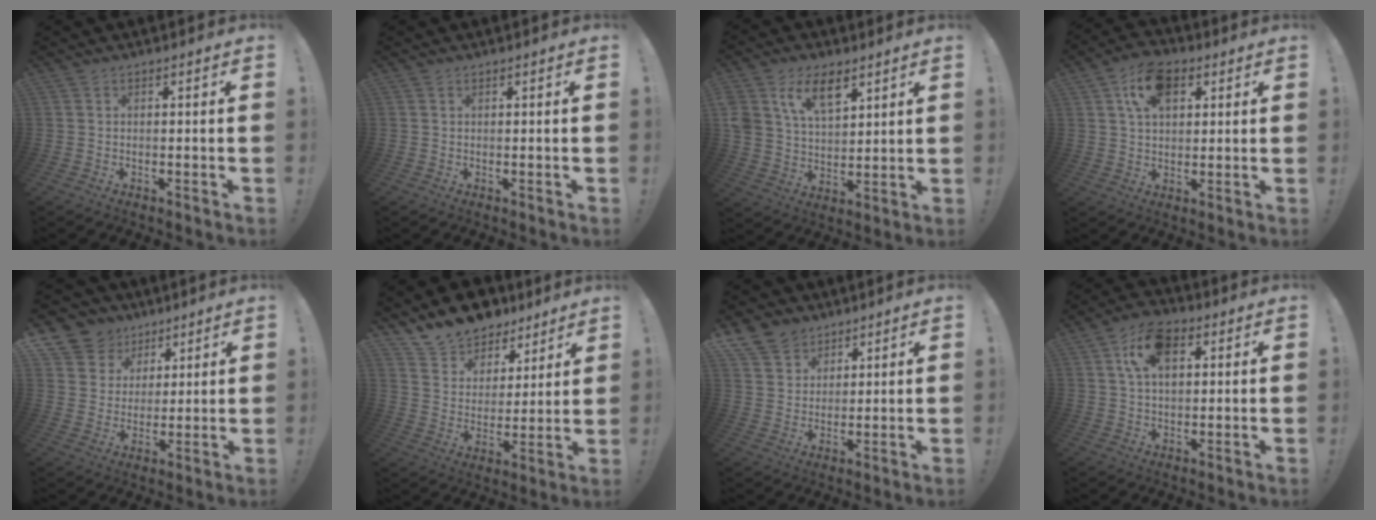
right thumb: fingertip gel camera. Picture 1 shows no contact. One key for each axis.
{"total": 0.0}
{"total": 11.9, "fx": 7.0, "fy": 6.8, "fz": 6.8, "tx": -0.126, "ty": -0.023, "tz": 0.136}
{"total": 11.0, "fx": 5.0, "fy": 6.7, "fz": 7.1, "tx": -0.115, "ty": 0.002, "tz": 0.093}
{"total": 10.3, "fx": 5.8, "fy": 8.3, "fz": 1.6, "tx": -0.031, "ty": -0.040, "tz": 0.119}
{"total": 12.0, "fx": 10.5, "fy": 5.8, "fz": 0.9, "tx": -0.032, "ty": -0.092, "tz": 0.199}
{"total": 8.6, "fx": 6.1, "fy": 6.0, "fz": 1.4, "tx": -0.032, "ty": -0.042, "tz": 0.122}
{"total": 10.5, "fx": 4.0, "fy": 6.2, "fz": 7.4, "tx": -0.117, "ty": 0.005, "tz": 0.074}